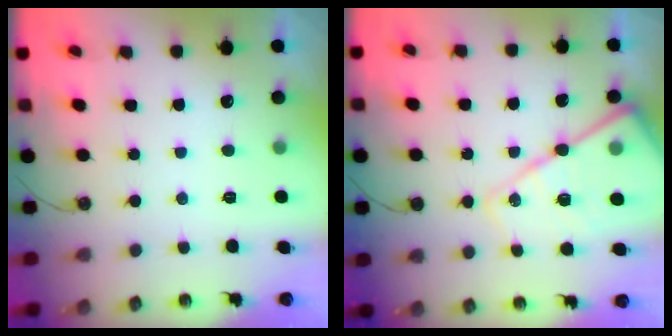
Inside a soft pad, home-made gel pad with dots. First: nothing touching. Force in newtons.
{"total": 20.1, "press": 20.0, "slide": 1.9}